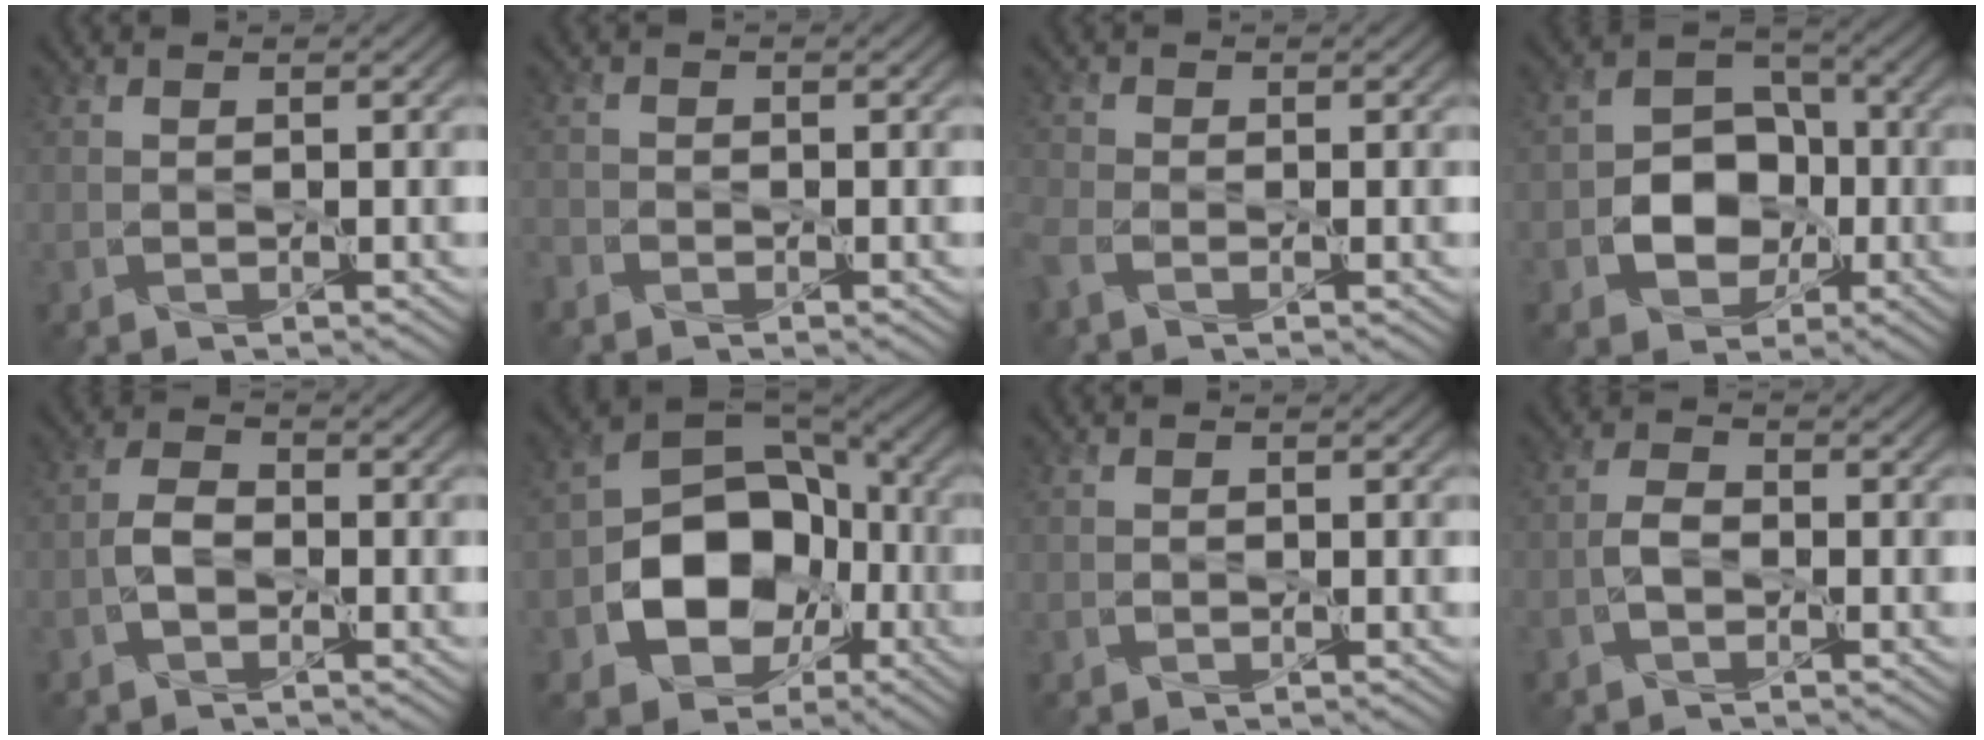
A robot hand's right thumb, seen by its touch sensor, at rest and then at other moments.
{"total": 1.6, "force": [-1.4, 0.6, 0.4], "torque": [-0.012, -0.004, -0.035]}
{"total": 2.9, "force": [-1.7, 1.3, 1.9], "torque": [-0.057, -0.009, -0.042]}
{"total": 8.2, "force": [-1.8, 6.4, 4.8], "torque": [-0.081, 0.000, -0.047]}
{"total": 2.7, "force": [-1.3, 1.4, 1.9], "torque": [-0.038, 0.009, -0.032]}
{"total": 13.6, "force": [-3.7, 10.0, 8.5], "torque": [-0.154, -0.023, -0.071]}
{"total": 0.0}
{"total": 2.3, "force": [-1.2, 1.1, 1.7], "torque": [-0.036, 0.007, -0.031]}